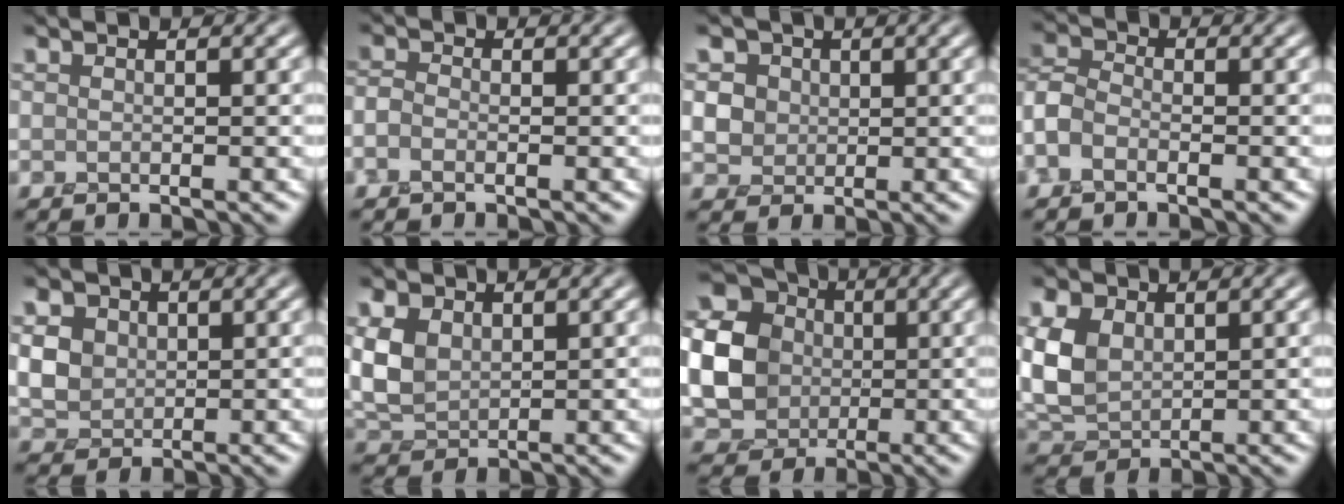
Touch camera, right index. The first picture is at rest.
{"total": 0.8, "force": [-0.7, 0.2, 0.2], "torque": [-0.006, 0.000, -0.015]}
{"total": 4.8, "force": [1.9, 3.9, 2.1], "torque": [-0.039, 0.013, 0.024]}
{"total": 2.4, "force": [-1.7, 1.2, 1.2], "torque": [-0.032, 0.005, -0.044]}
{"total": 4.8, "force": [1.5, 3.8, 2.5], "torque": [-0.072, 0.016, 0.029]}
{"total": 4.1, "force": [1.1, 2.8, 2.7], "torque": [-0.070, 0.003, 0.024]}
{"total": 16.8, "force": [1.9, 15.6, 6.0], "torque": [-0.182, 0.011, 0.001]}
{"total": 4.7, "force": [1.2, 3.3, 3.1], "torque": [-0.079, 0.003, 0.024]}